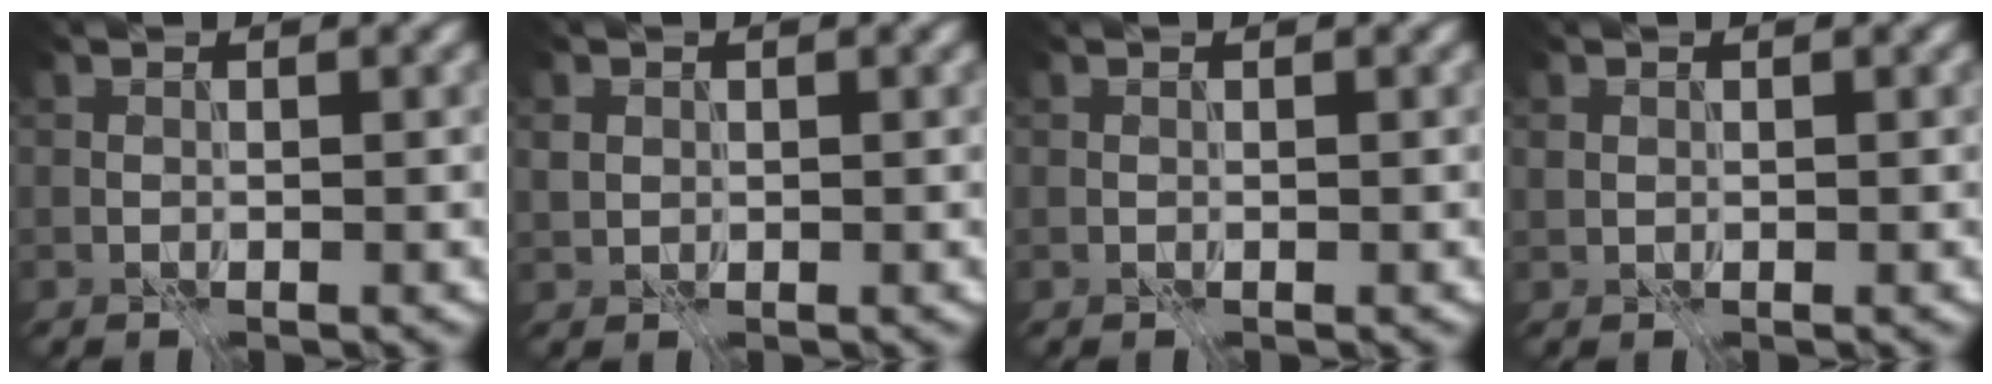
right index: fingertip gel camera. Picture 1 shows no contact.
{"total": 1.1, "force": [0.1, 1.0, 0.3], "torque": [-0.013, -0.004, 0.003]}
{"total": 0.0}
{"total": 0.5, "force": [0.1, 0.5, 0.2], "torque": [-0.008, -0.002, 0.003]}